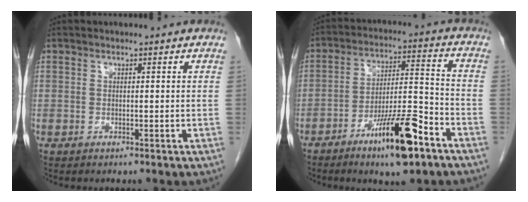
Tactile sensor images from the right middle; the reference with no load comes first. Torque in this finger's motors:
{"motor_torque": [1.20, -0.94, 0.22, 0.12]}